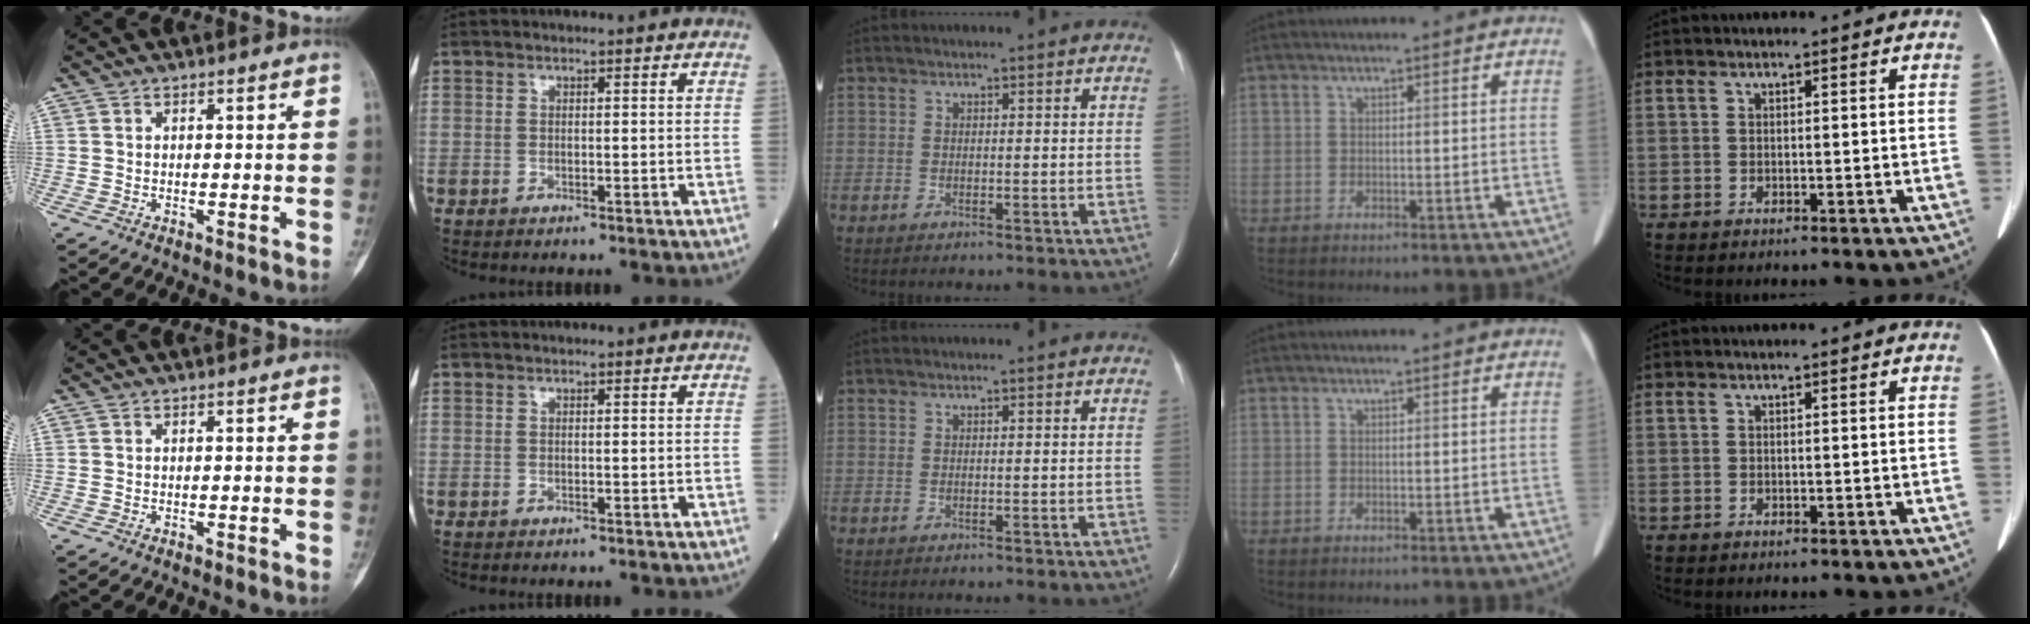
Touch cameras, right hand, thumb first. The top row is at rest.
{}